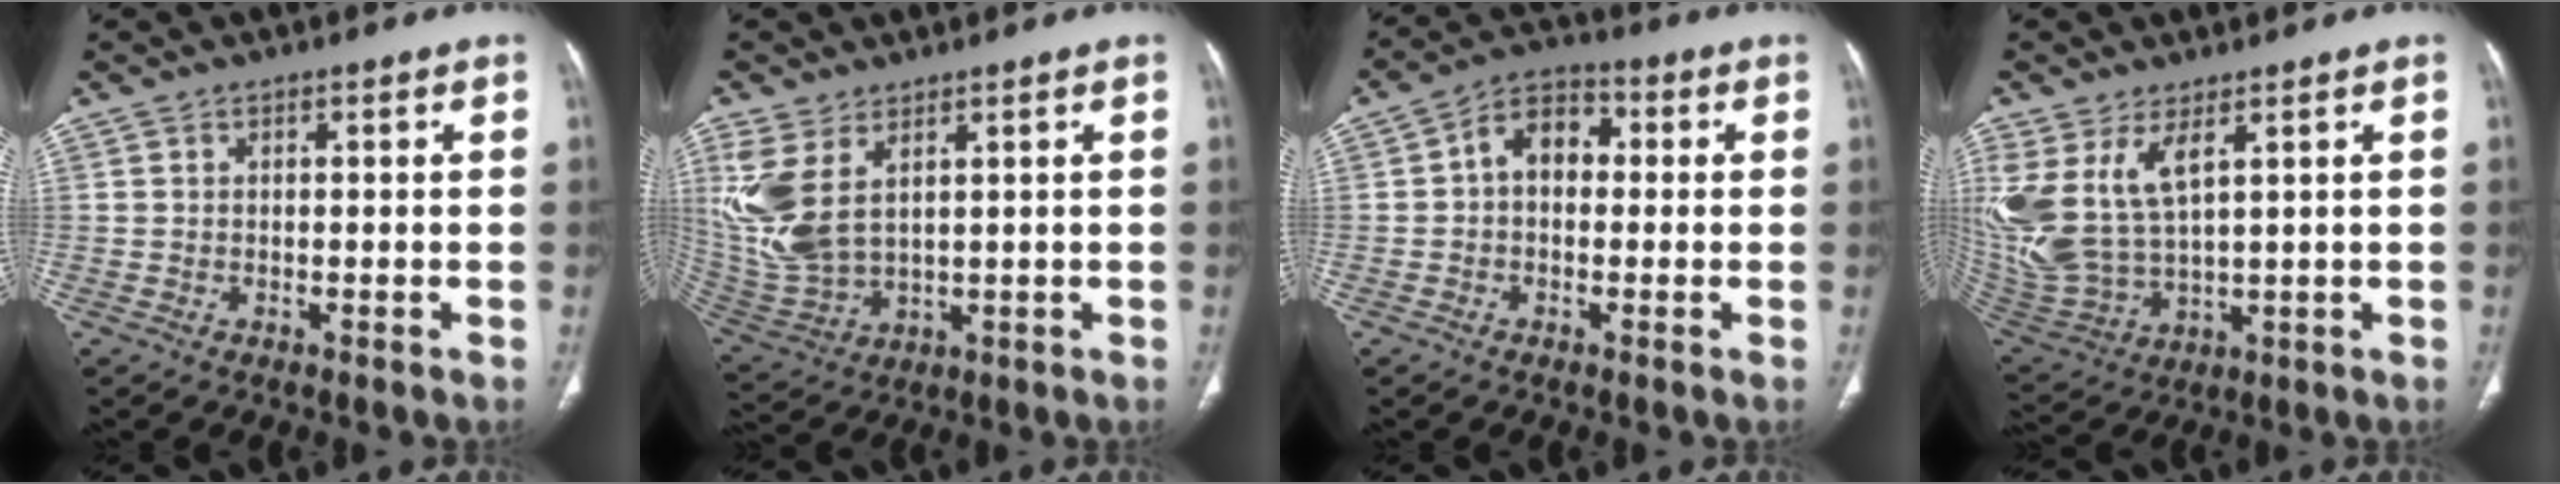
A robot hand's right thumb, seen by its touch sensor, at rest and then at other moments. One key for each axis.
{"total": 11.8, "fx": 4.6, "fy": 6.2, "fz": 8.9, "tx": -0.212, "ty": -0.015, "tz": 0.113}
{"total": 7.6, "fx": 0.5, "fy": 5.3, "fz": 5.4, "tx": -0.067, "ty": 0.026, "tz": -0.003}
{"total": 14.9, "fx": 5.7, "fy": 7.1, "fz": 11.7, "tx": -0.263, "ty": -0.027, "tz": 0.135}